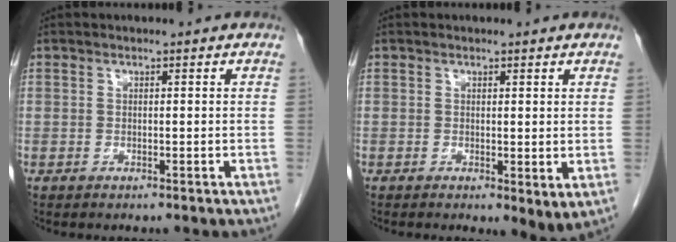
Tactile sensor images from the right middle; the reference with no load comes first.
{"total": 3.2, "force": [0.3, 1.0, 3.0], "torque": [-0.046, -0.011, 0.011]}